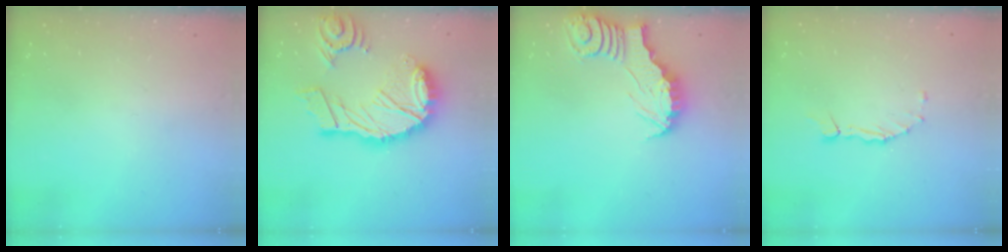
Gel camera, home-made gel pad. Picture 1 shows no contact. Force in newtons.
{"total": 26.5, "press": 26.3, "slide": 3.2}
{"total": 2.6, "press": 2.6, "slide": 0.2}
{"total": 1.6, "press": 1.5, "slide": 0.2}